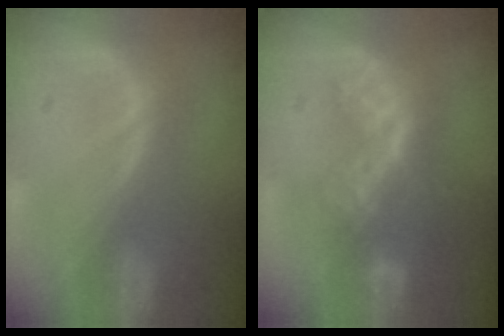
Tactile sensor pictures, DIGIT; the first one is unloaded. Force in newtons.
{"total": 6.5, "press": 5.7, "slide": 3.2}